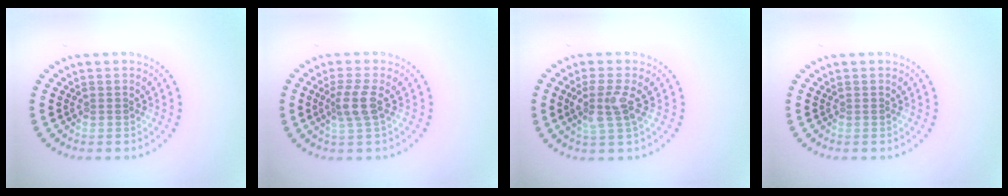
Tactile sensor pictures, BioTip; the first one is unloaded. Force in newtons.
{"total": 2.5, "press": 2.1, "slide": 1.3}
{"total": 2.9, "press": 2.6, "slide": 1.3}
{"total": 0.0}